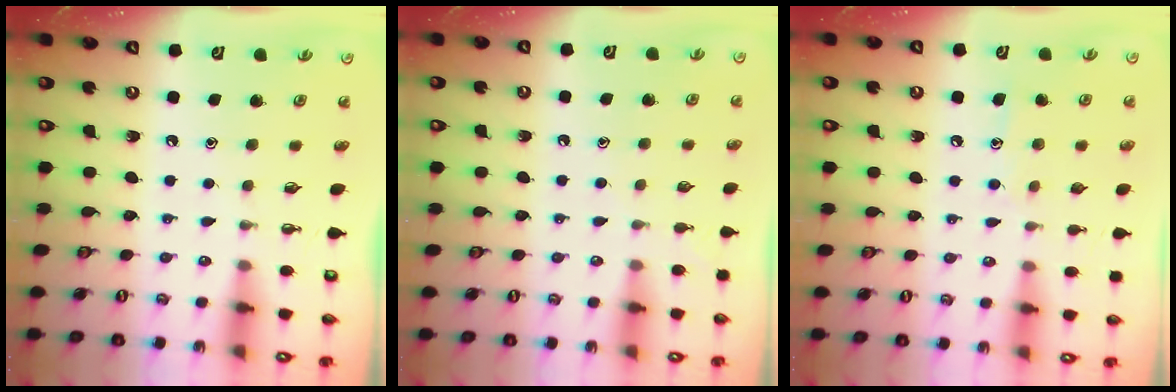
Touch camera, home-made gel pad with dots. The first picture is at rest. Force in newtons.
{"total": 2.9, "press": 2.9, "slide": 0.4}
{"total": 7.3, "press": 7.3, "slide": 0.3}